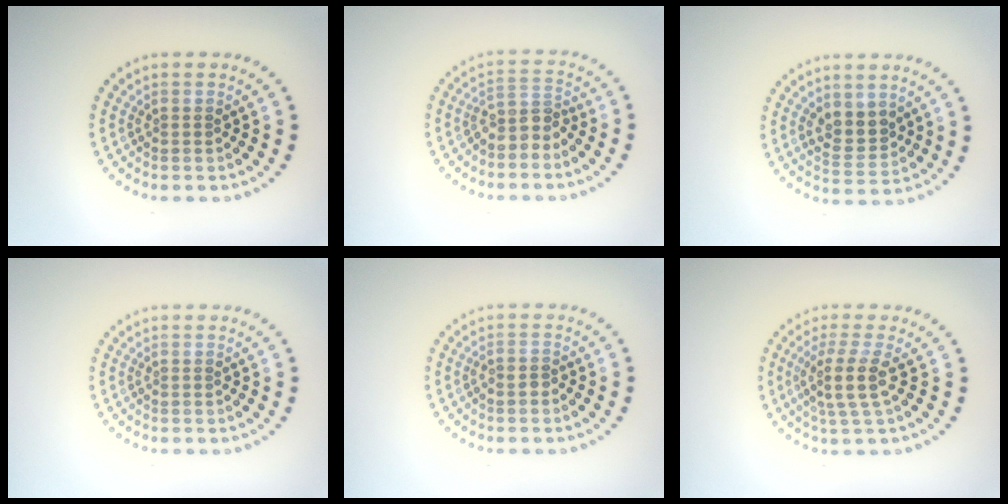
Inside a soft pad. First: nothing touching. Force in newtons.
{"total": 2.5, "press": 1.9, "slide": 1.6}
{"total": 2.8, "press": 2.6, "slide": 1.1}
{"total": 0.0}
{"total": 0.9, "press": 0.7, "slide": 0.6}
{"total": 3.3, "press": 2.5, "slide": 2.1}